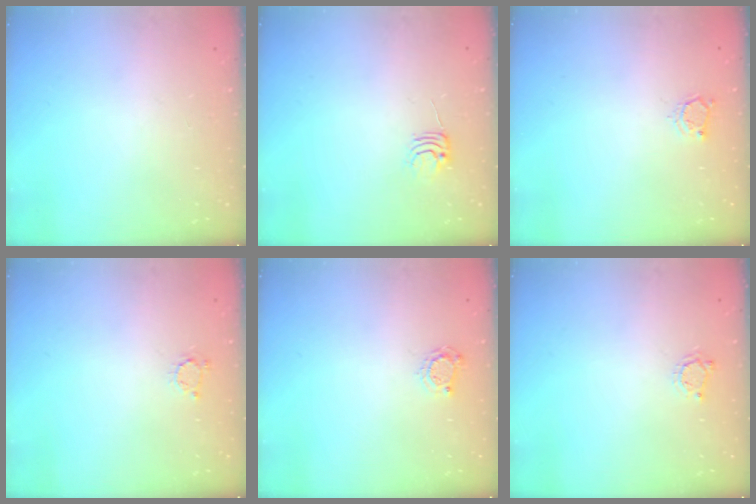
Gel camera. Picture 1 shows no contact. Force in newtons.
{"total": 4.7, "press": 4.7, "slide": 0.5}
{"total": 3.3, "press": 3.3, "slide": 0.4}
{"total": 3.0, "press": 3.0, "slide": 0.2}
{"total": 3.2, "press": 3.2, "slide": 0.4}
{"total": 3.7, "press": 3.6, "slide": 0.5}